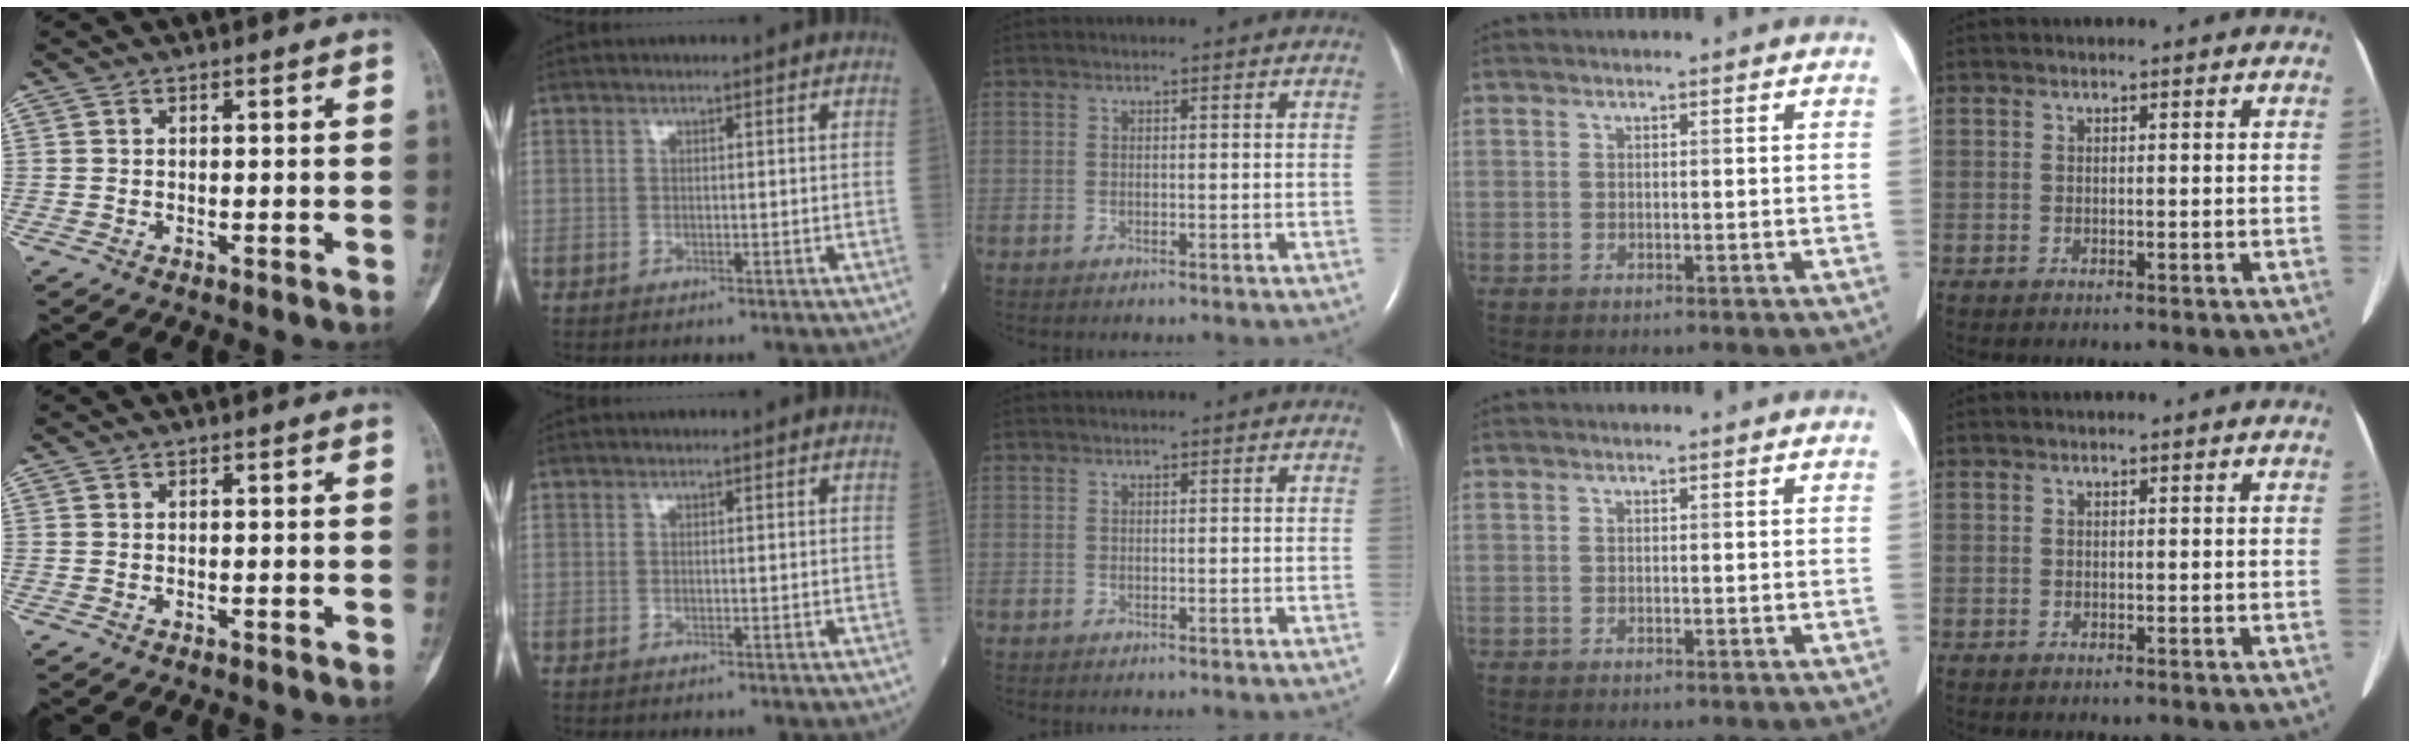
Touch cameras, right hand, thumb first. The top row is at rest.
{}